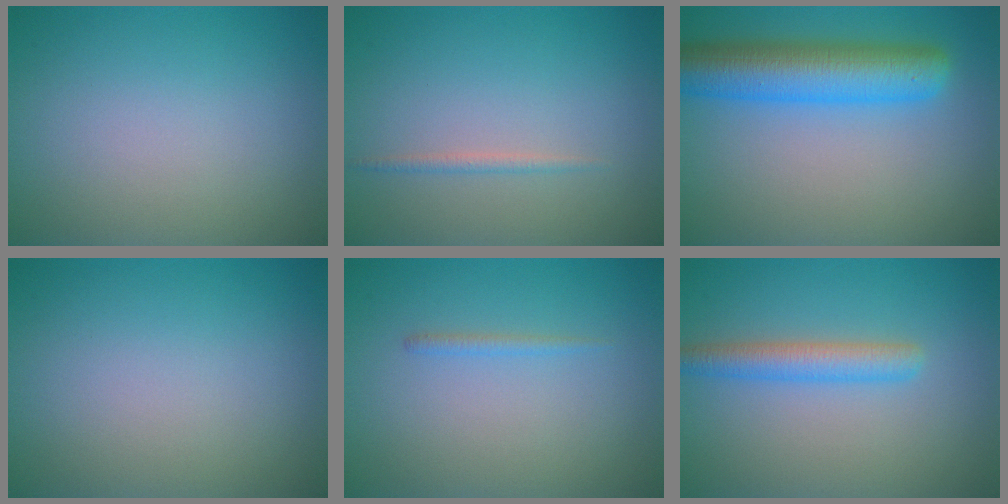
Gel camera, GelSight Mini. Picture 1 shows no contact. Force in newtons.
{"total": 0.8, "press": 0.8, "slide": 0.0}
{"total": 7.7, "press": 7.6, "slide": 0.4}
{"total": 0.0}
{"total": 0.8, "press": 0.8, "slide": 0.1}
{"total": 3.0, "press": 3.0, "slide": 0.1}